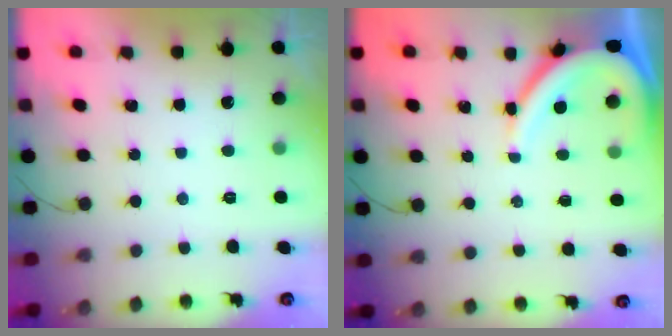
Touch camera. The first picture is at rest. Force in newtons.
{"total": 9.0, "press": 9.0, "slide": 1.0}